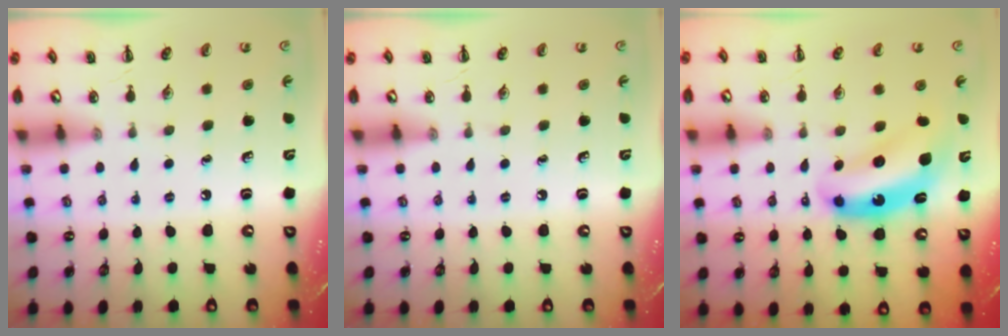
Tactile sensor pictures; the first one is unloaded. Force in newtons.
{"total": 0.0}
{"total": 8.2, "press": 7.9, "slide": 2.2}